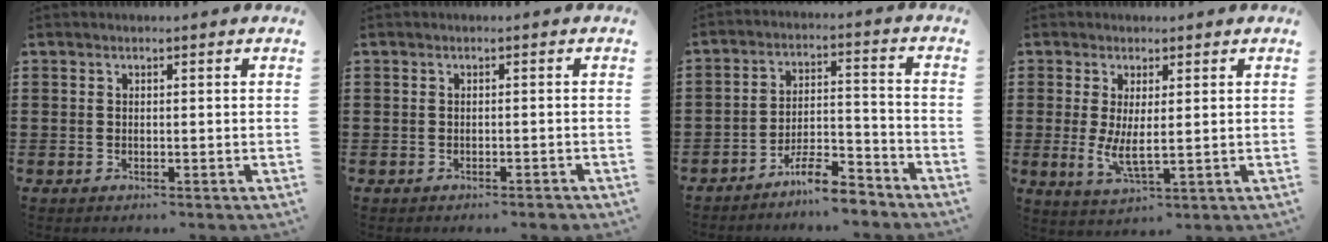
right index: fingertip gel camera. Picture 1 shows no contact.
{"total": 1.1, "force": [-1.0, -0.1, 0.5], "torque": [-0.011, -0.004, -0.018]}
{"total": 7.3, "force": [-6.4, 1.3, 3.2], "torque": [-0.055, 0.016, -0.120]}
{"total": 5.1, "force": [0.5, 1.7, 4.8], "torque": [-0.089, -0.006, 0.008]}